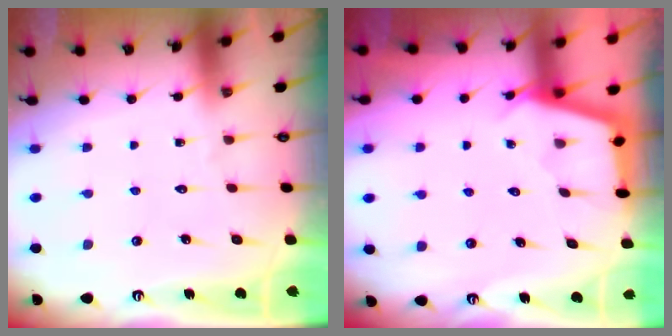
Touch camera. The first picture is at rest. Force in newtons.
{"total": 3.0, "press": 3.0, "slide": 0.3}